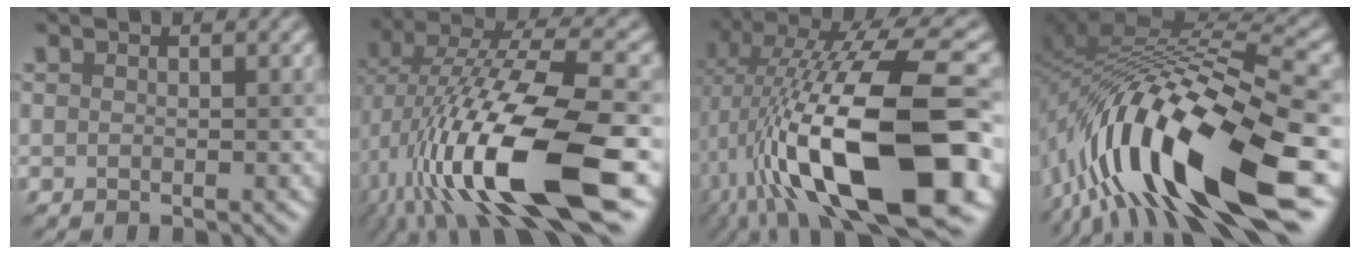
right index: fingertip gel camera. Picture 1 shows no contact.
{"total": 15.9, "force": [-3.6, 5.6, 14.5], "torque": [-0.276, 0.001, -0.066]}
{"total": 17.6, "force": [-2.0, 6.7, 16.1], "torque": [-0.267, 0.026, -0.036]}
{"total": 15.9, "force": [-7.2, 4.7, 13.4], "torque": [-0.257, 0.016, -0.120]}